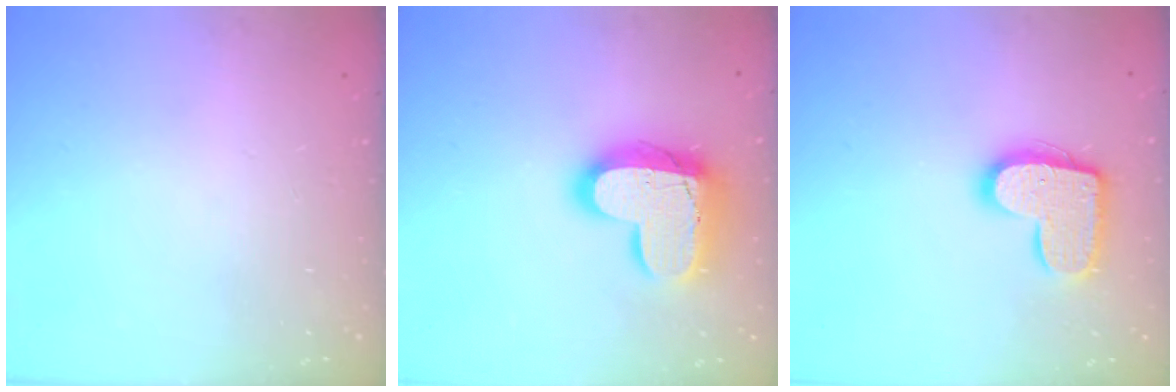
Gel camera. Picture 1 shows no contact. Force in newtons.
{"total": 17.8, "press": 17.8, "slide": 1.5}
{"total": 15.0, "press": 15.0, "slide": 0.7}